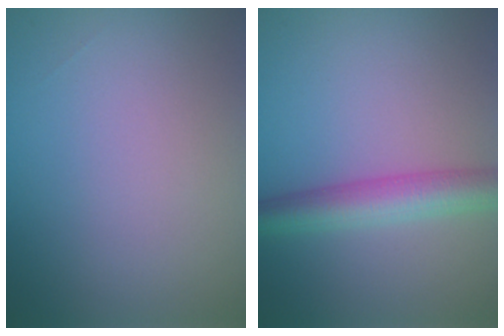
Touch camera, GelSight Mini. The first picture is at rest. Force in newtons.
{"total": 4.7, "press": 4.7, "slide": 0.1}